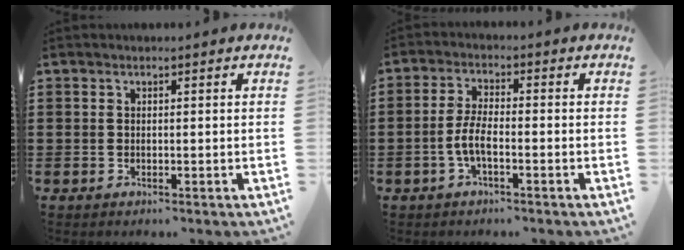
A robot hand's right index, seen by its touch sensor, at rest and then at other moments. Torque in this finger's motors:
{"motor_torque": [2.14, 0.00, 0.48, 0.16]}